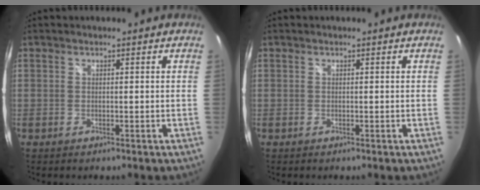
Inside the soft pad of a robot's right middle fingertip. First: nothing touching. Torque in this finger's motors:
{"motor_torque": [0.07, -0.07, 0.00, 0.00]}